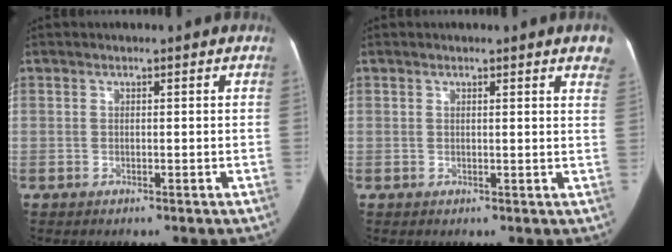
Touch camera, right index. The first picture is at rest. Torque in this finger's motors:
{"motor_torque": [0.22, 0.29, 0.01, 0.00]}